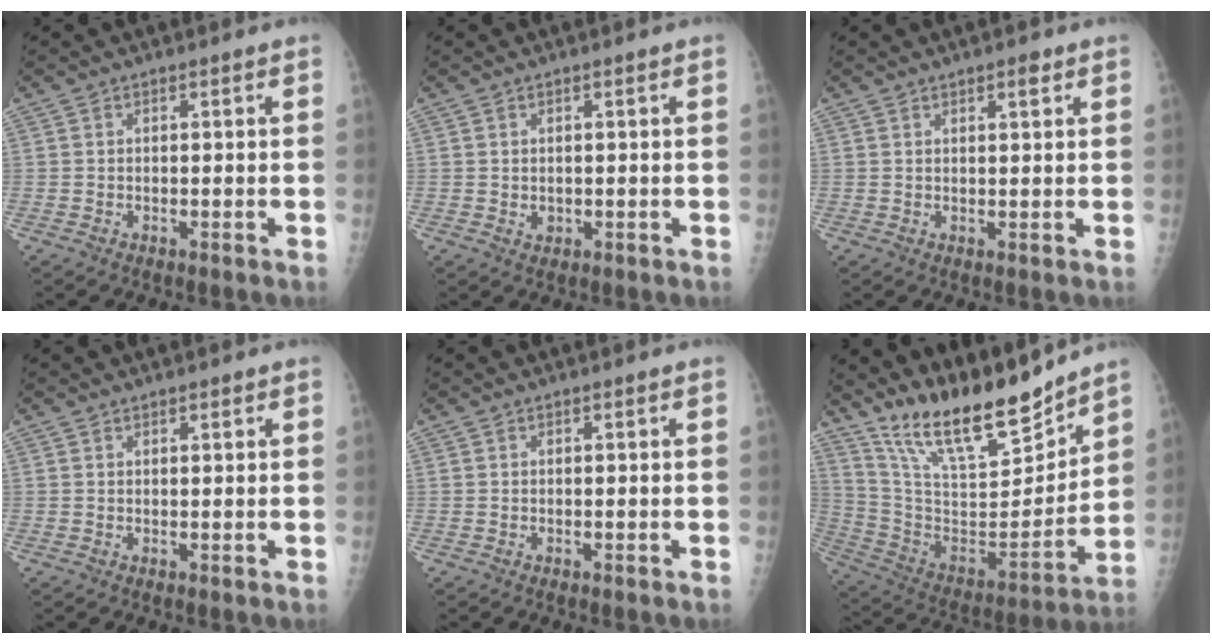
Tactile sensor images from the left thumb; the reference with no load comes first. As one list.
[{"total": 1.1, "force": [0.3, 0.8, 0.6], "torque": [-0.007, -0.003, 0.009]}, {"total": 2.1, "force": [1.4, 0.7, 1.4], "torque": [-0.016, -0.007, 0.020]}, {"total": 1.0, "force": [0.8, 0.3, 0.5], "torque": [-0.005, -0.004, 0.011]}, {"total": 0.0}, {"total": 21.7, "force": [18.0, 5.5, 10.8], "torque": [-0.149, -0.104, 0.323]}]